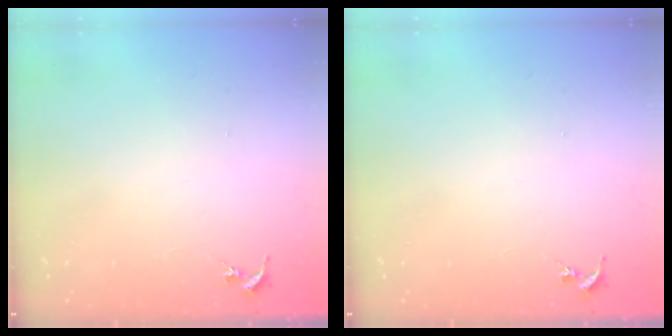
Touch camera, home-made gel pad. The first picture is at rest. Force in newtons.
{"total": 0.0}